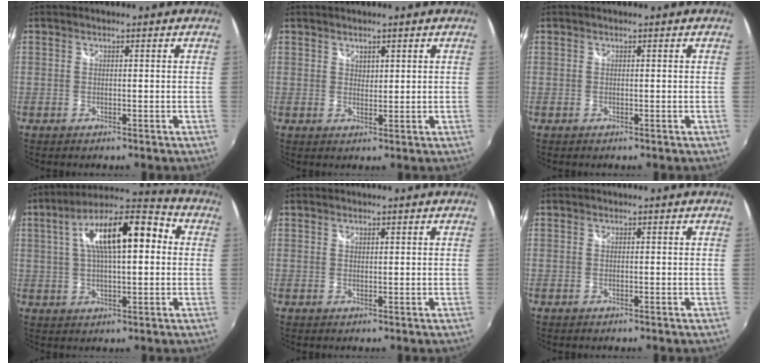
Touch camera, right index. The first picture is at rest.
{"total": 1.6, "force": [1.2, 1.0, 0.4], "torque": [-0.002, 0.001, 0.021]}
{"total": 0.0}
{"total": 16.3, "force": [3.5, 5.8, 14.8], "torque": [-0.250, 0.033, 0.047]}
{"total": 0.7, "force": [0.6, 0.2, 0.3], "torque": [-0.004, 0.000, 0.011]}
{"total": 0.0}